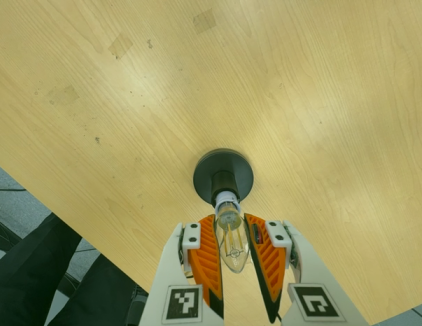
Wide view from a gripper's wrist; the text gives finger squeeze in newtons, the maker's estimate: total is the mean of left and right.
{"total": 14.6, "left": 13.8, "right": 15.3}